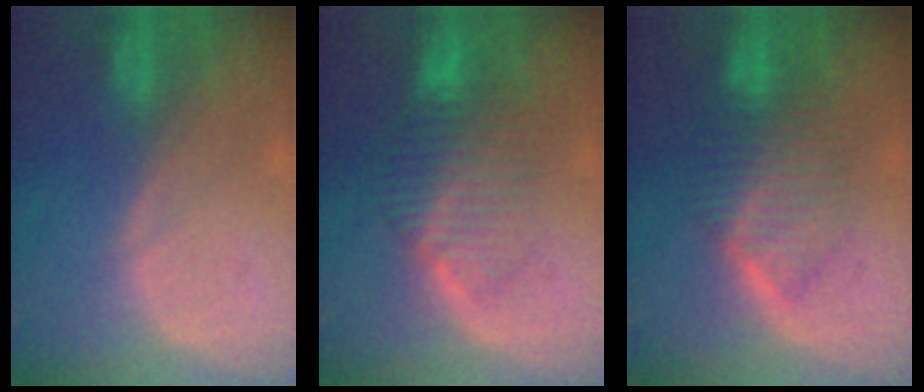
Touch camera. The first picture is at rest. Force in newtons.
{"total": 8.4, "press": 7.2, "slide": 4.3}
{"total": 6.6, "press": 6.6, "slide": 0.2}